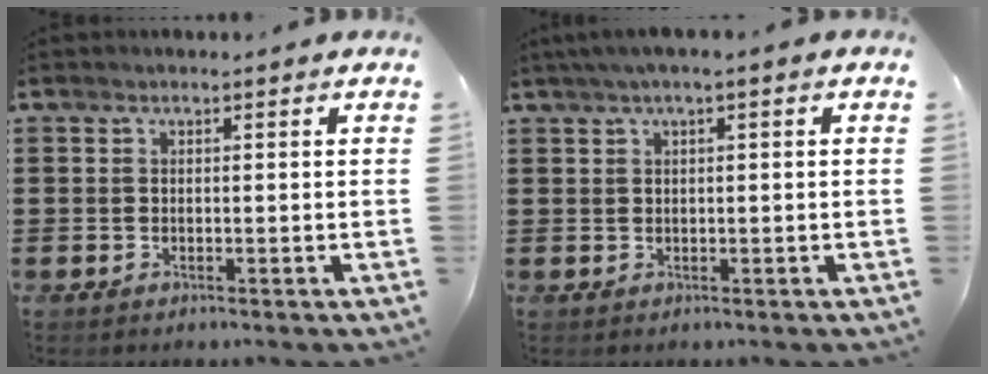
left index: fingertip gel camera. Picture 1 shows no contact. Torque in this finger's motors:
{"motor_torque": [1.30, -0.84, 0.74, 0.17]}